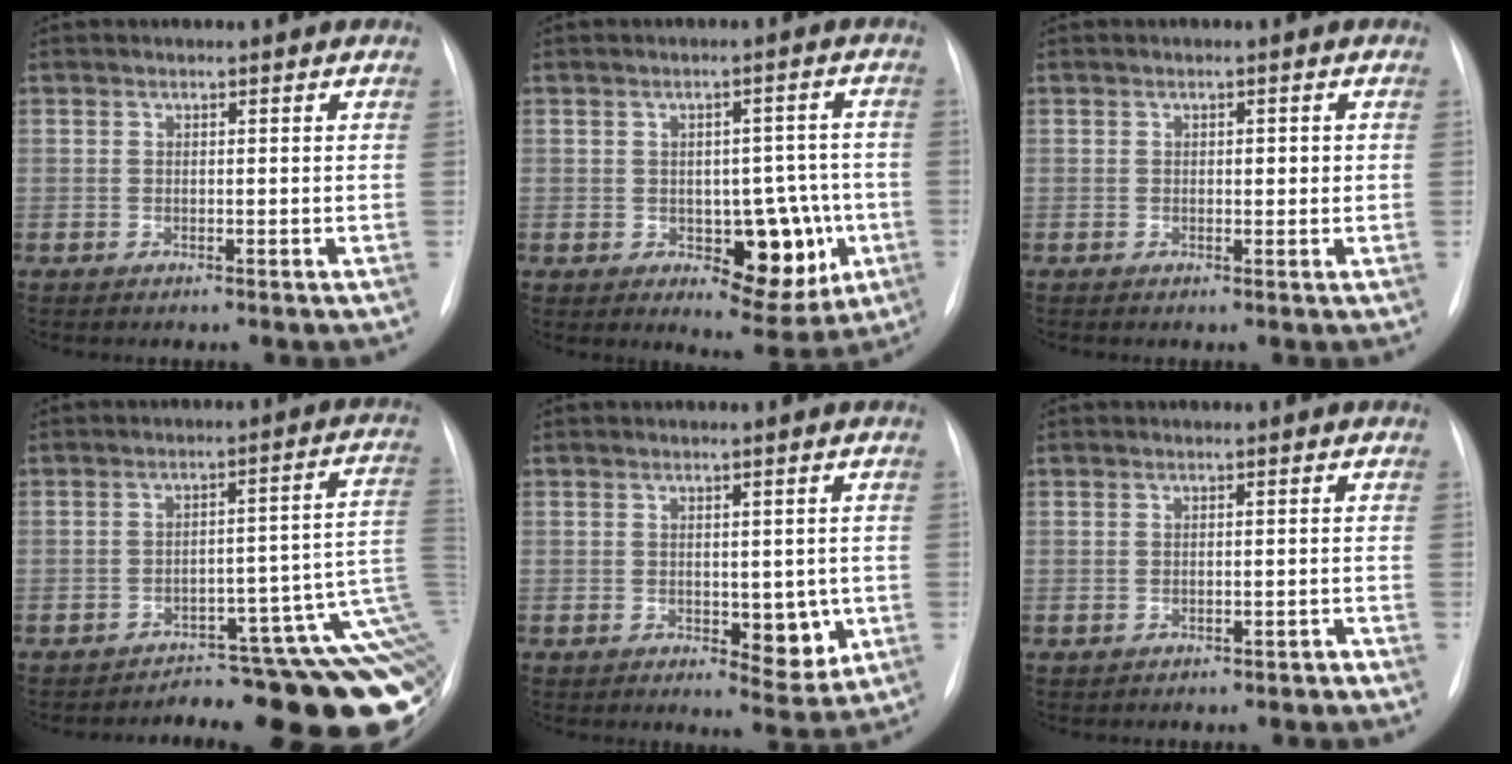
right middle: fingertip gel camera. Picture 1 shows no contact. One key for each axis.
{"total": 10.0, "fx": -2.4, "fy": 5.1, "fz": 8.2, "tx": -0.083, "ty": 0.017, "tz": -0.017}
{"total": 1.4, "fx": 0.1, "fy": 0.8, "fz": 1.2, "tx": -0.014, "ty": 0.004, "tz": 0.000}
{"total": 14.0, "fx": -9.1, "fy": 2.9, "fz": 10.1, "tx": -0.012, "ty": 0.075, "tz": -0.097}
{"total": 5.6, "fx": -0.7, "fy": 2.8, "fz": 4.8, "tx": -0.047, "ty": -0.004, "tz": 0.000}
{"total": 1.2, "fx": -0.9, "fy": 0.5, "fz": 0.5, "tx": -0.014, "ty": 0.011, "tz": -0.006}